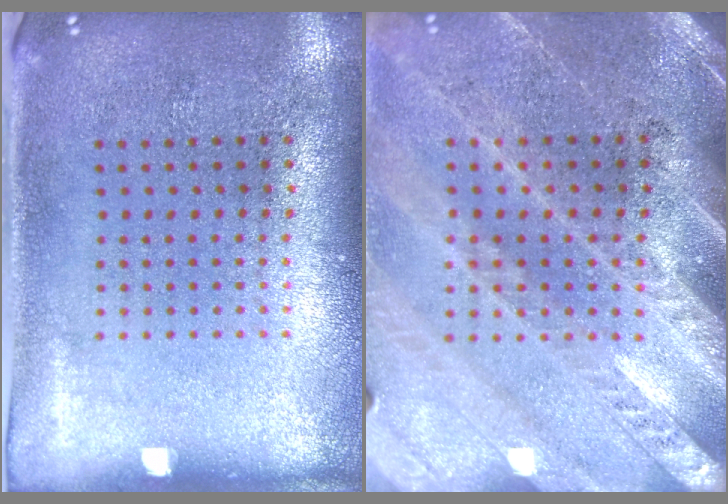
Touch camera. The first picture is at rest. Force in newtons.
{"total": 3.0, "press": 2.7, "slide": 1.3}